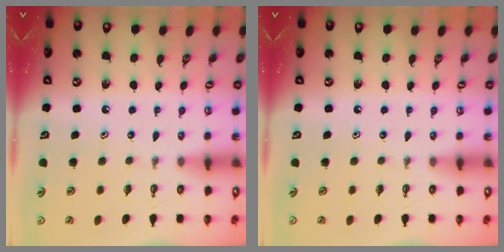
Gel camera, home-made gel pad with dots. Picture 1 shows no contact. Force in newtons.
{"total": 0.0}